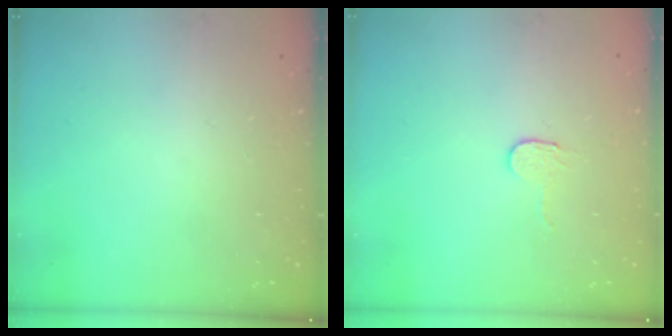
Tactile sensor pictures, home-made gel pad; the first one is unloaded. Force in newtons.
{"total": 2.7, "press": 2.7, "slide": 0.2}